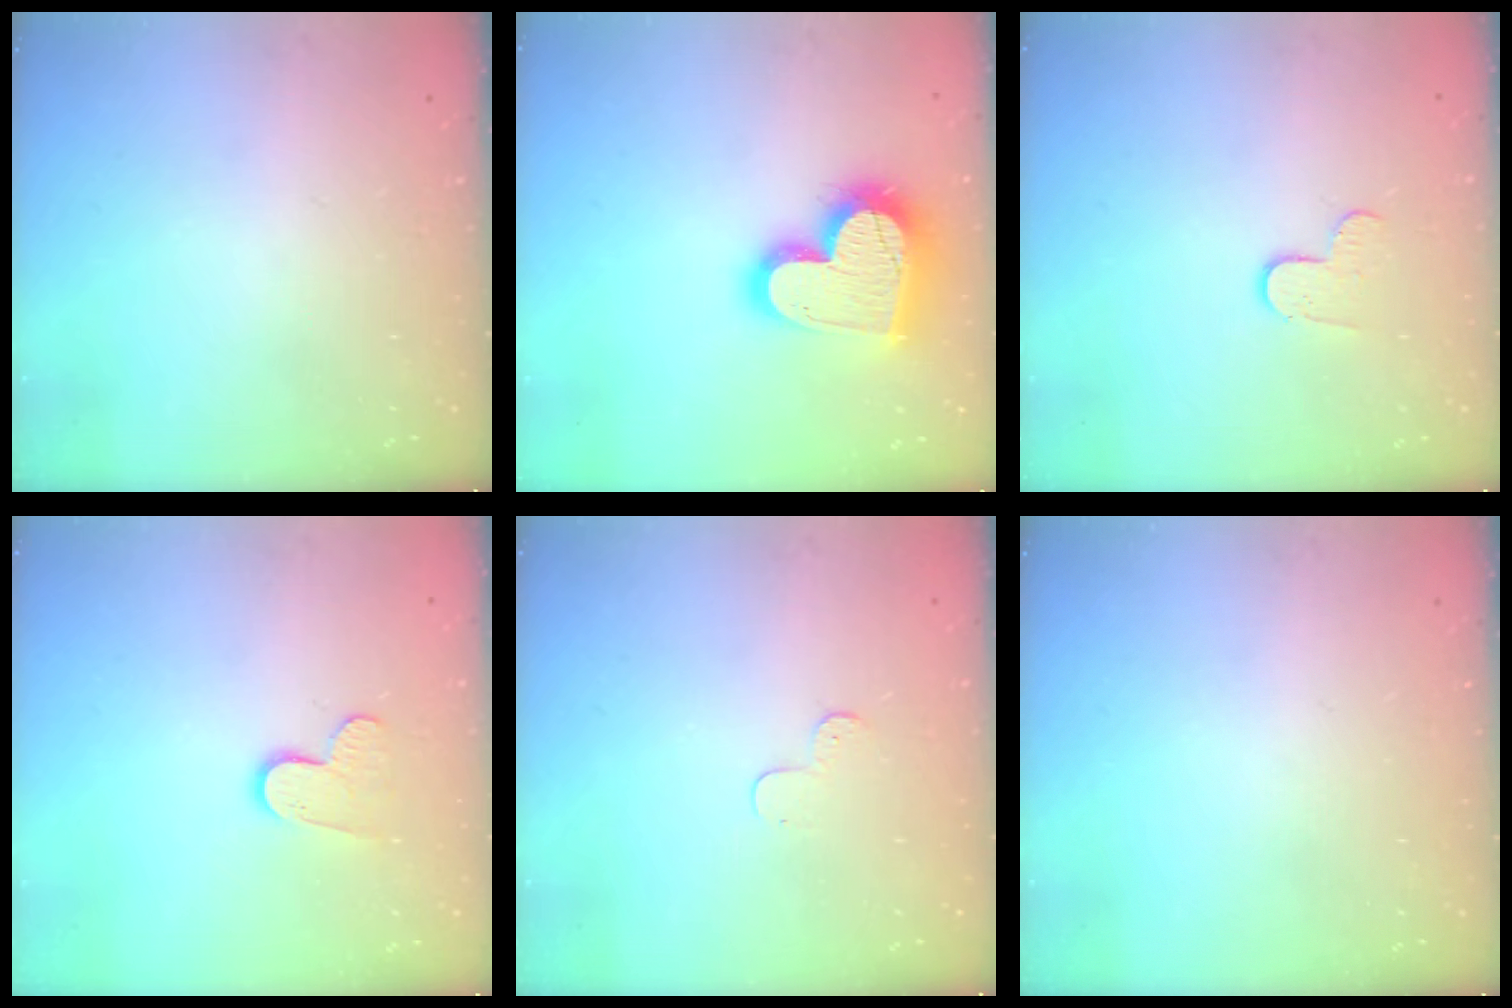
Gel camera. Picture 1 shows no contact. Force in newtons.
{"total": 20.1, "press": 20.1, "slide": 1.7}
{"total": 5.5, "press": 5.5, "slide": 0.5}
{"total": 7.8, "press": 7.7, "slide": 0.6}
{"total": 3.5, "press": 3.5, "slide": 0.4}
{"total": 0.0}